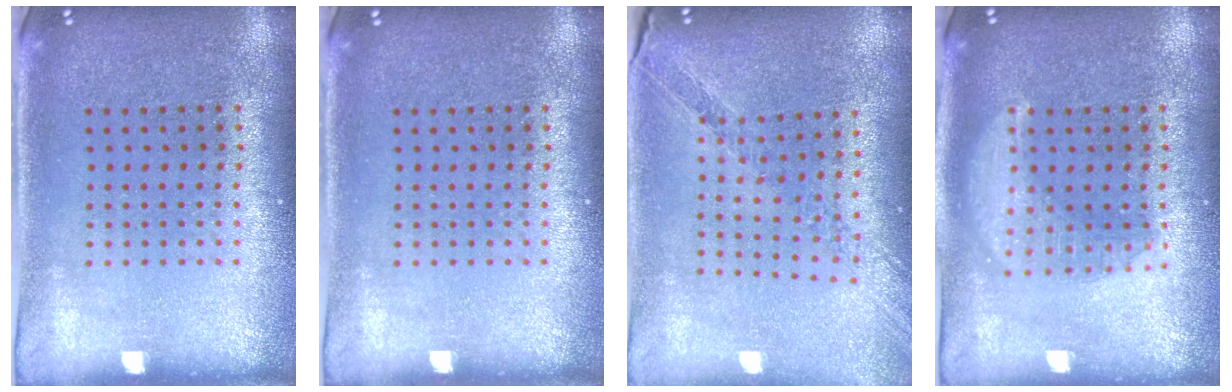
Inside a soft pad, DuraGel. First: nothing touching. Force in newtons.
{"total": 0.0}
{"total": 1.0, "press": 1.0, "slide": 0.1}
{"total": 2.9, "press": 2.9, "slide": 0.3}